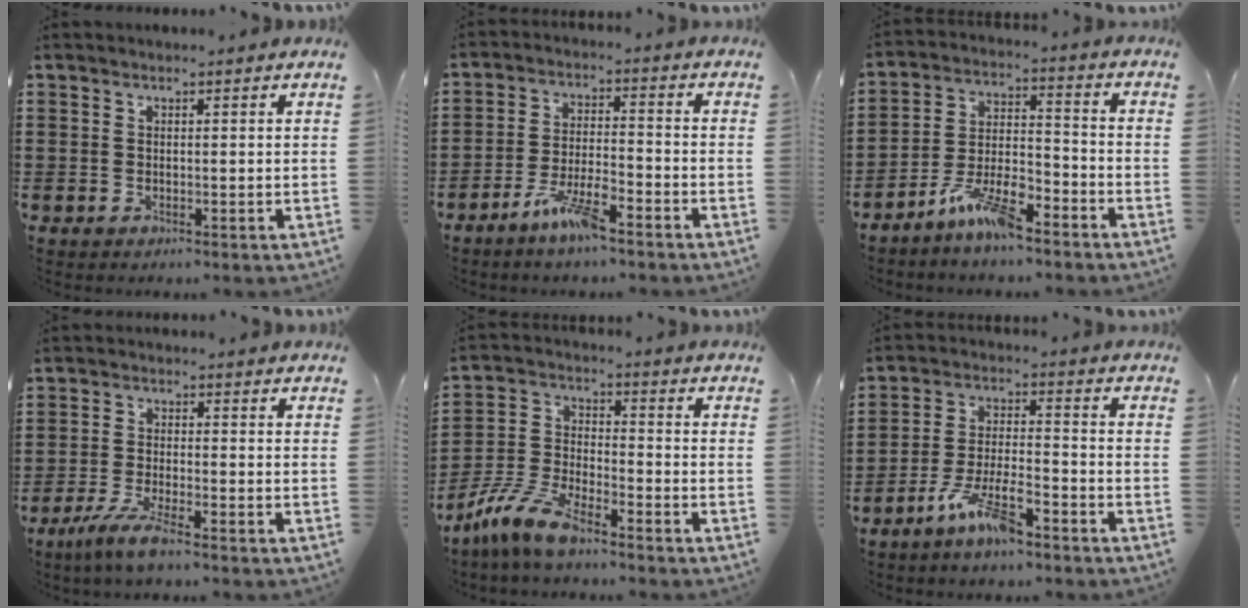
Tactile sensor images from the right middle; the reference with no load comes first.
{"total": 6.3, "force": [-4.7, 1.0, 4.1], "torque": [-0.094, -0.004, -0.090]}
{"total": 8.2, "force": [-6.4, 1.8, 4.8], "torque": [-0.109, 0.001, -0.125]}
{"total": 5.2, "force": [-3.9, 0.3, 3.4], "torque": [-0.082, -0.016, -0.078]}
{"total": 8.4, "force": [-7.2, 1.5, 4.1], "torque": [-0.108, 0.001, -0.146]}
{"total": 7.8, "force": [-5.5, 1.6, 5.3], "torque": [-0.117, -0.003, -0.105]}